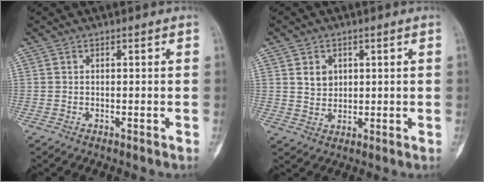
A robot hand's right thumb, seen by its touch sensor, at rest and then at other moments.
{"total": 4.1, "force": [1.4, 3.4, 1.8], "torque": [-0.012, -0.008, 0.028]}